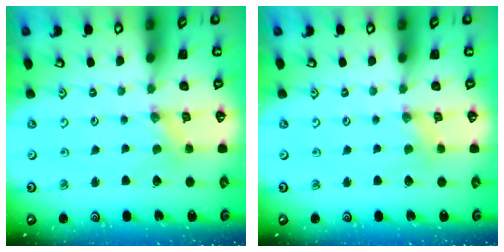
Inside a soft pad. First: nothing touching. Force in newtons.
{"total": 0.6, "press": 0.6, "slide": 0.2}